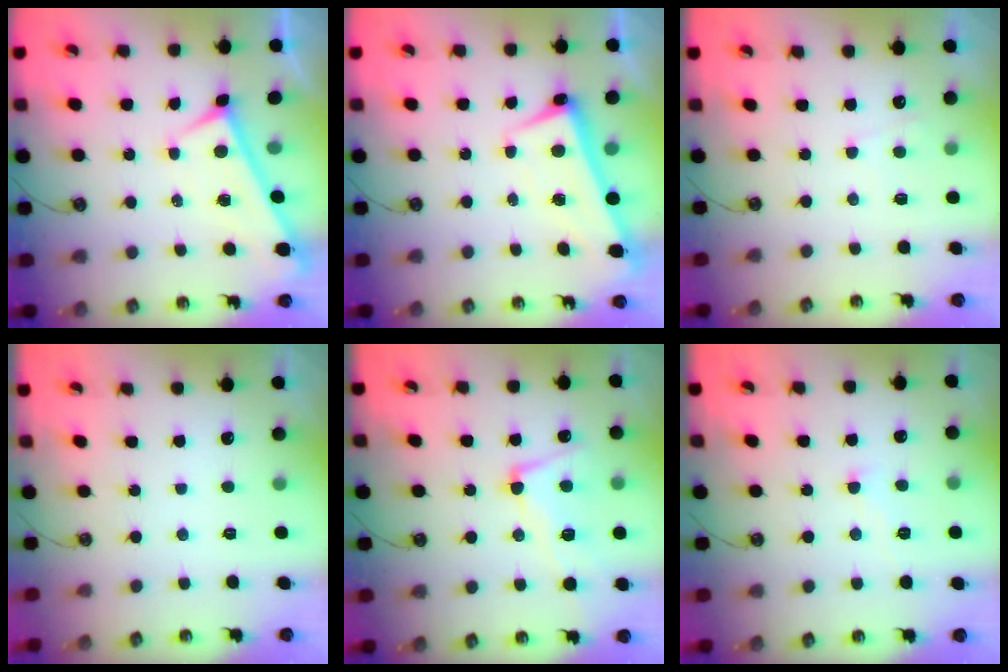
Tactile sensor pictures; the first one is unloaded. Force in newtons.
{"total": 3.9, "press": 3.8, "slide": 0.8}
{"total": 5.4, "press": 5.3, "slide": 0.4}
{"total": 0.0}
{"total": 4.7, "press": 4.6, "slide": 1.1}
{"total": 1.3, "press": 1.1, "slide": 0.6}